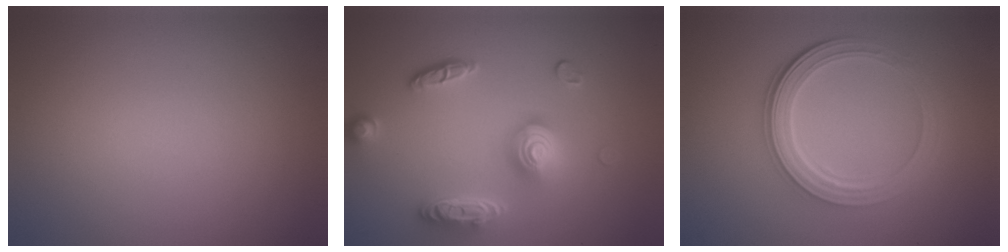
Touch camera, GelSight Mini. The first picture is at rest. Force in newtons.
{"total": 5.2, "press": 3.8, "slide": 3.5}
{"total": 5.0, "press": 3.8, "slide": 3.2}